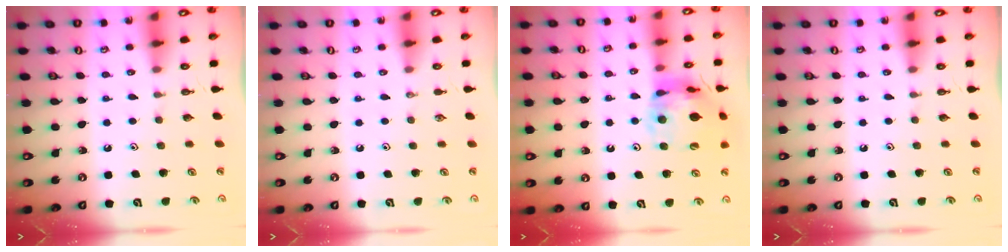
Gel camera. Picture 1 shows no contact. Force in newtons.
{"total": 0.0}
{"total": 15.4, "press": 15.3, "slide": 1.5}
{"total": 0.0}